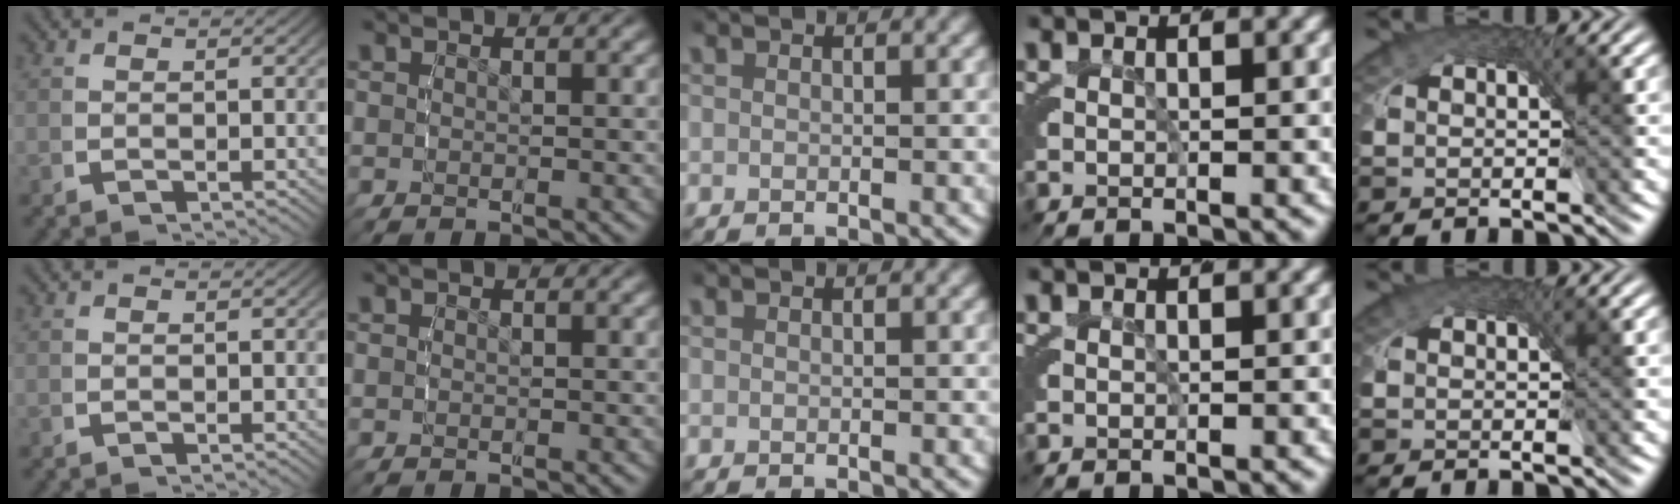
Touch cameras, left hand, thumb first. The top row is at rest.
{"little": {"total": 0.6, "force": [-0.1, 0.6, 0.1], "torque": [-0.008, -0.002, -0.003]}}